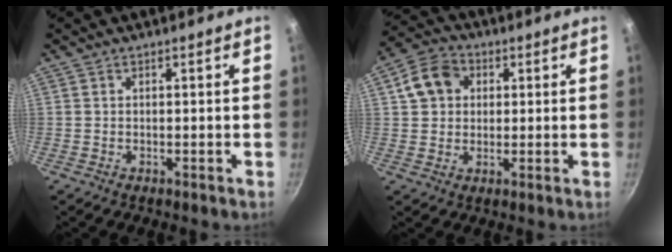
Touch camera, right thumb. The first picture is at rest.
{"total": 8.3, "force": [2.2, 6.8, 4.1], "torque": [-0.050, 0.014, 0.027]}